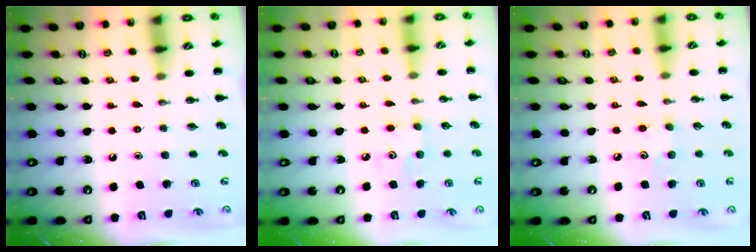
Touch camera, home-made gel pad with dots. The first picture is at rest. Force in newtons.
{"total": 3.5, "press": 3.4, "slide": 0.9}
{"total": 4.0, "press": 3.9, "slide": 1.0}